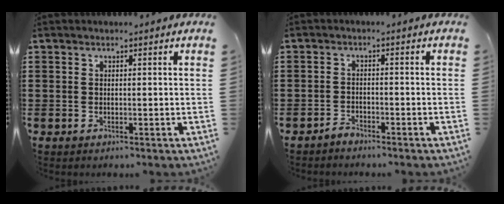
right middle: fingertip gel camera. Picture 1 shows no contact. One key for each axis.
{"total": 1.8, "fx": -1.7, "fy": 0.4, "fz": 0.2, "tx": -0.010, "ty": 0.001, "tz": -0.035}